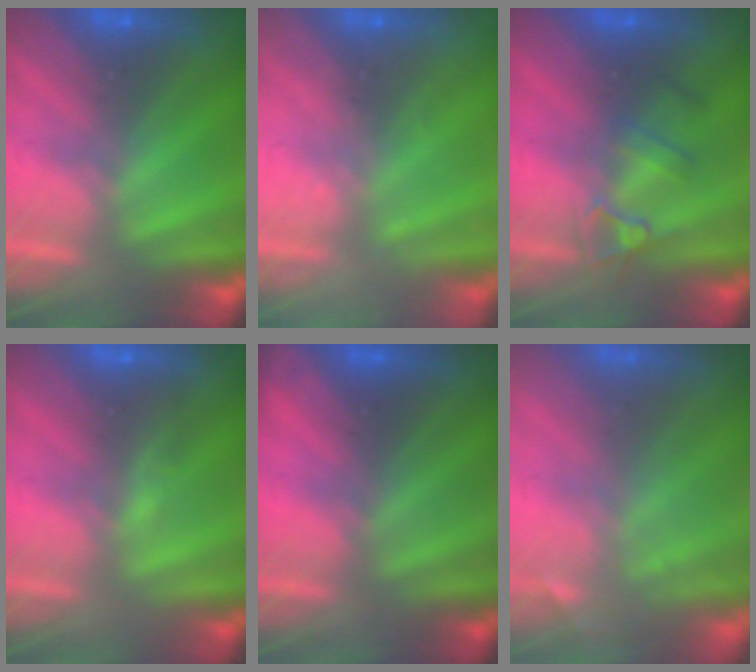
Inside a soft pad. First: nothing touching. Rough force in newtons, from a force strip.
{"total": 2.4}
{"total": 2.4}
{"total": 2.6}
{"total": 2.0}
{"total": 1.8}